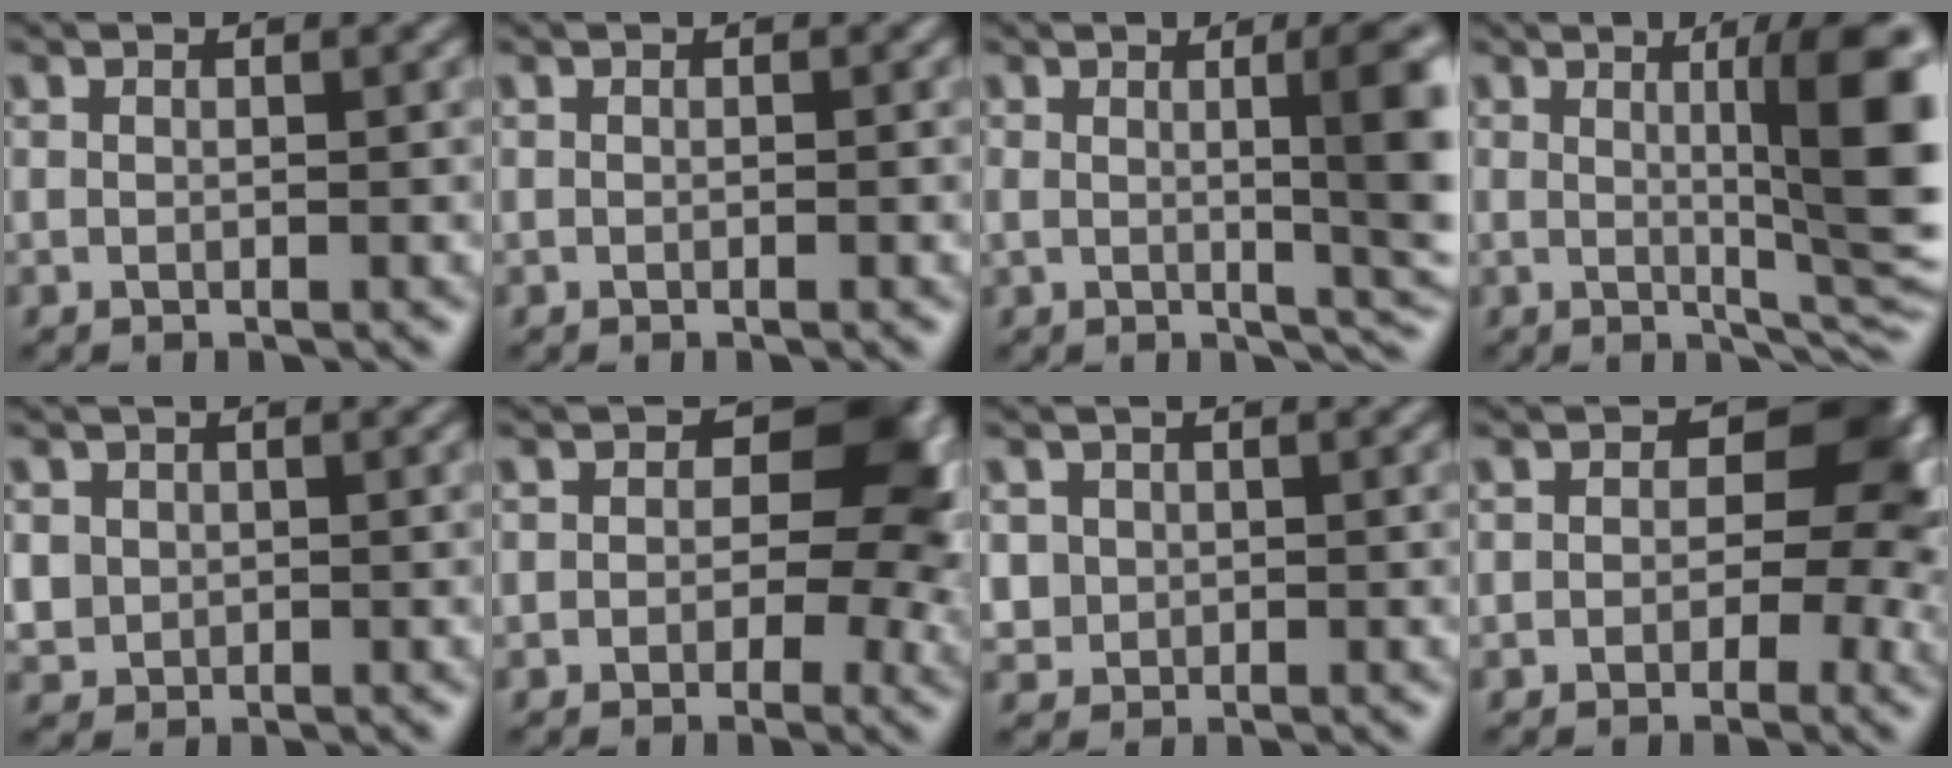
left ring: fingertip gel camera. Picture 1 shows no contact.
{"total": 0.0}
{"total": 7.2, "force": [0.7, 2.1, 6.9], "torque": [-0.067, 0.002, 0.017]}
{"total": 9.4, "force": [1.3, 1.8, 9.2], "torque": [-0.109, 0.000, 0.028]}
{"total": 1.5, "force": [0.2, 1.5, 0.2], "torque": [-0.009, 0.000, 0.013]}
{"total": 10.7, "force": [0.6, 7.4, 7.7], "torque": [-0.058, 0.013, -0.003]}
{"total": 1.3, "force": [0.0, 1.3, -0.1], "torque": [0.001, -0.002, 0.013]}
{"total": 9.7, "force": [0.2, 6.8, 7.0], "torque": [-0.042, 0.016, -0.011]}